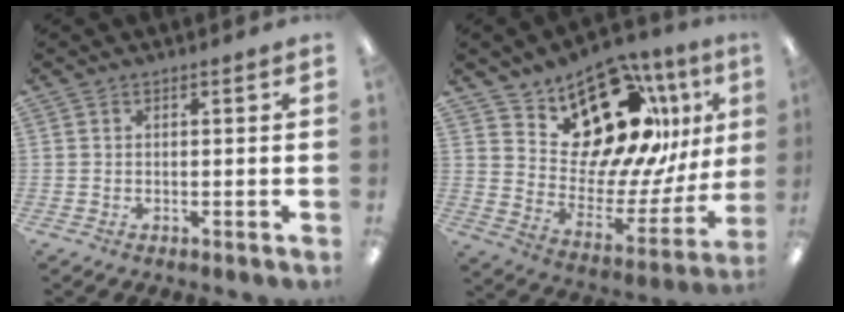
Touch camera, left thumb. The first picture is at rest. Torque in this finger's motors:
{"motor_torque": [0.66, 0.47, 1.02, -1.07, 0.09]}